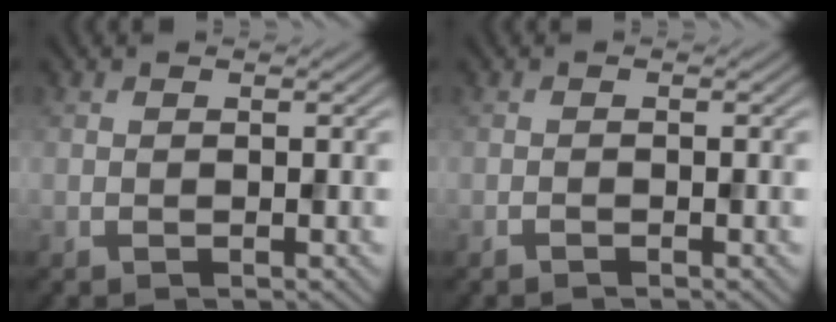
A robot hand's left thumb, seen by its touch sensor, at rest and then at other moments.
{"total": 0.6, "force": [-0.5, 0.0, 0.3], "torque": [-0.004, 0.001, -0.010]}